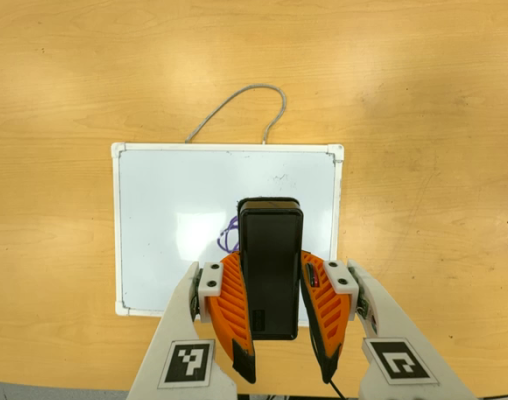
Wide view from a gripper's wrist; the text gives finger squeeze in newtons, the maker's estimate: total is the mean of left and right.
{"total": 9.1, "left": 6.2, "right": 12.0}